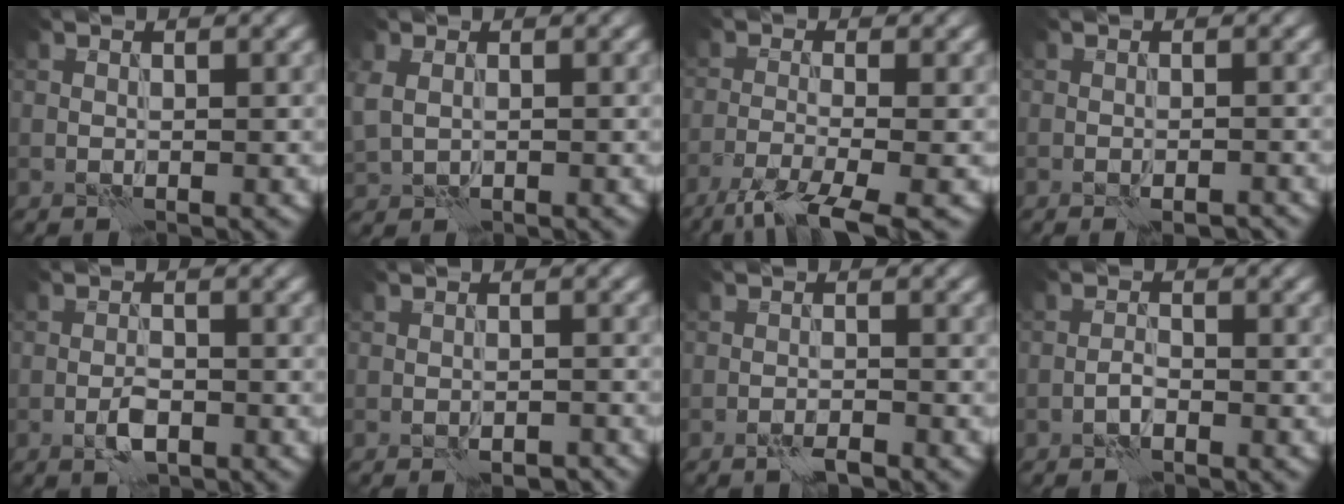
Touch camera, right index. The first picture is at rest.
{"total": 1.9, "force": [0.6, 1.4, 1.2], "torque": [-0.035, 0.002, 0.020]}
{"total": 6.5, "force": [-4.3, 1.5, 4.7], "torque": [-0.080, -0.008, -0.088]}
{"total": 1.6, "force": [-1.1, 0.3, 1.1], "torque": [-0.017, 0.002, -0.015]}
{"total": 2.0, "force": [-1.0, 0.7, 1.6], "torque": [-0.029, 0.002, -0.022]}
{"total": 2.1, "force": [-1.5, 0.7, 1.2], "torque": [-0.018, 0.002, -0.019]}
{"total": 1.5, "force": [-1.1, 0.2, 1.0], "torque": [-0.018, 0.003, -0.022]}
{"total": 0.9, "force": [-0.6, 0.3, 0.5], "torque": [-0.012, 0.006, -0.015]}